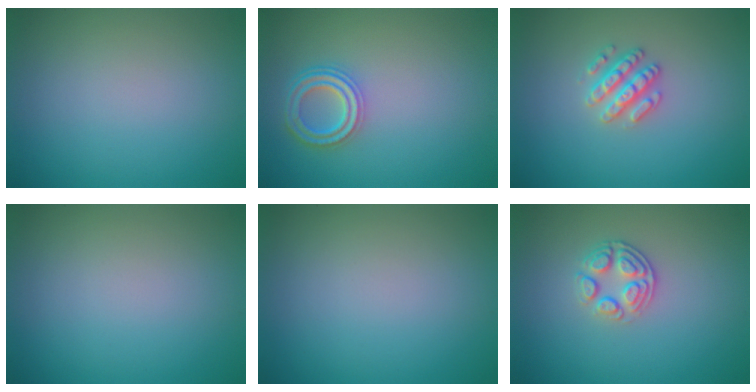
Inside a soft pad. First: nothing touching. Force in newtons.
{"total": 3.6, "press": 2.9, "slide": 2.1}
{"total": 2.6, "press": 2.6, "slide": 0.3}
{"total": 0.0}
{"total": 0.0}
{"total": 2.7, "press": 2.4, "slide": 1.2}